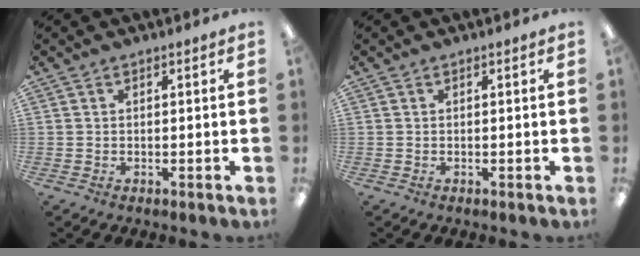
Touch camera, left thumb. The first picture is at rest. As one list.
[{"total": 0.0}]